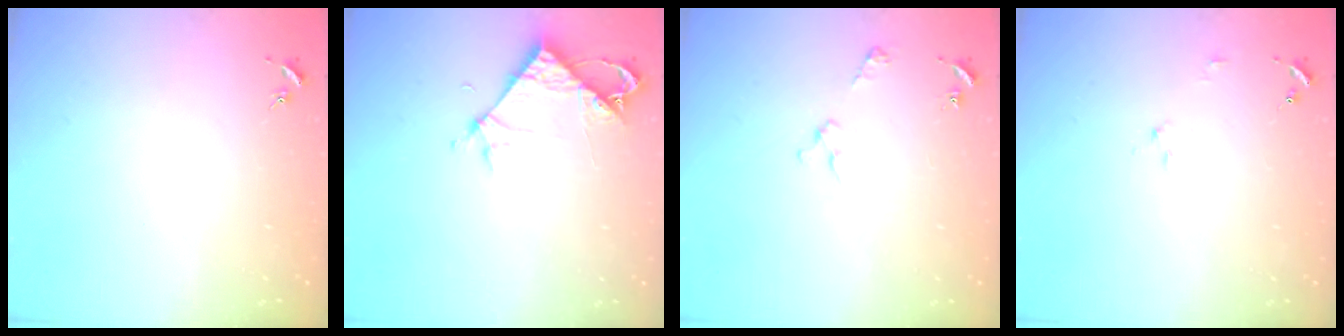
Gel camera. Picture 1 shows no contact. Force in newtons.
{"total": 5.1, "press": 5.0, "slide": 0.4}
{"total": 3.3, "press": 3.3, "slide": 0.4}
{"total": 2.2, "press": 2.2, "slide": 0.2}